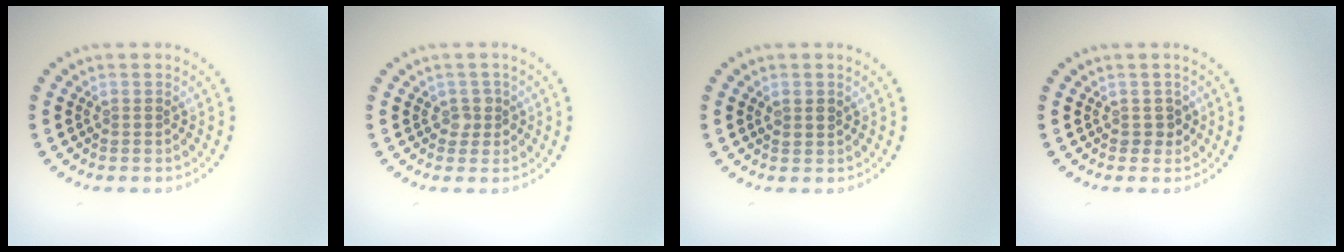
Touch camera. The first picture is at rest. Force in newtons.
{"total": 1.3, "press": 1.1, "slide": 0.7}
{"total": 1.1, "press": 1.0, "slide": 0.4}
{"total": 1.1, "press": 1.0, "slide": 0.5}